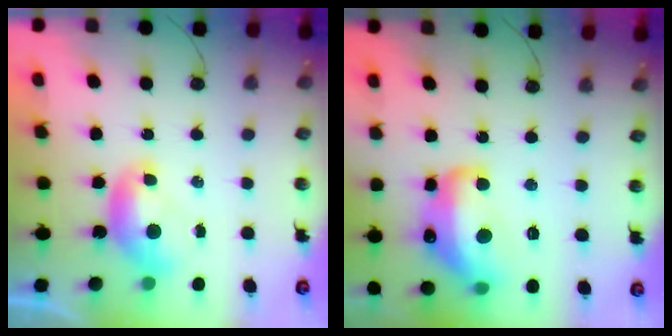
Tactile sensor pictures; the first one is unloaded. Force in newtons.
{"total": 11.4, "press": 11.3, "slide": 1.1}